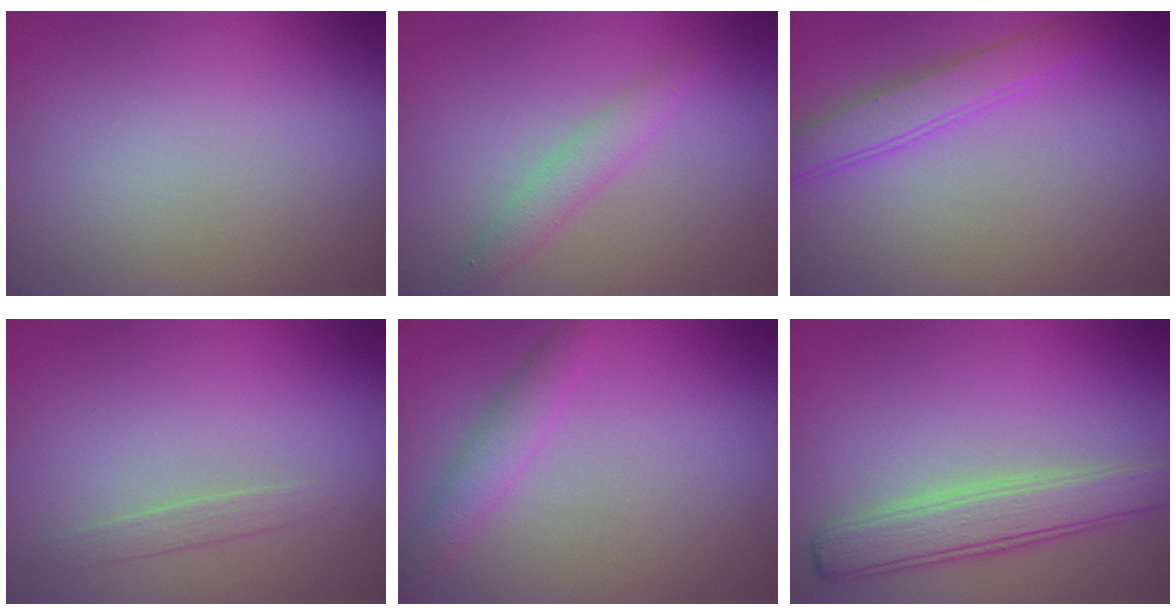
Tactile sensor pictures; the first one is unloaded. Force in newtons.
{"total": 2.2, "press": 2.2, "slide": 0.0}
{"total": 2.9, "press": 2.9, "slide": 0.0}
{"total": 1.1, "press": 1.1, "slide": 0.1}
{"total": 2.3, "press": 2.3, "slide": 0.1}
{"total": 4.3, "press": 4.3, "slide": 0.3}